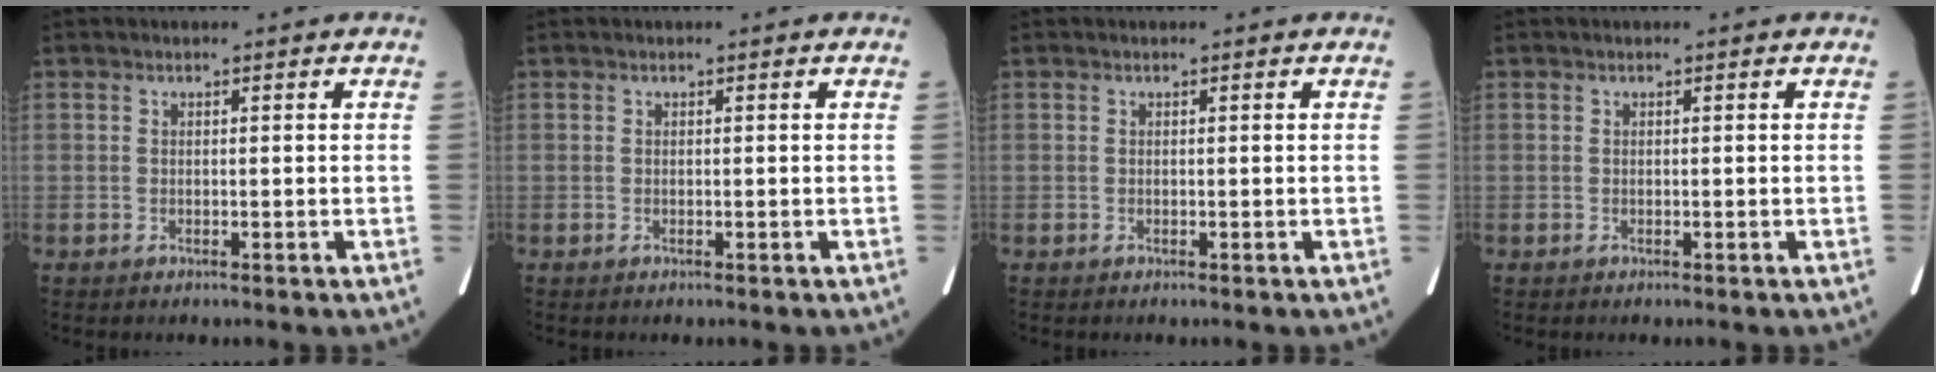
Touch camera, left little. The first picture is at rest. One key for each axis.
{"total": 0.0}
{"total": 0.0}
{"total": 0.0}